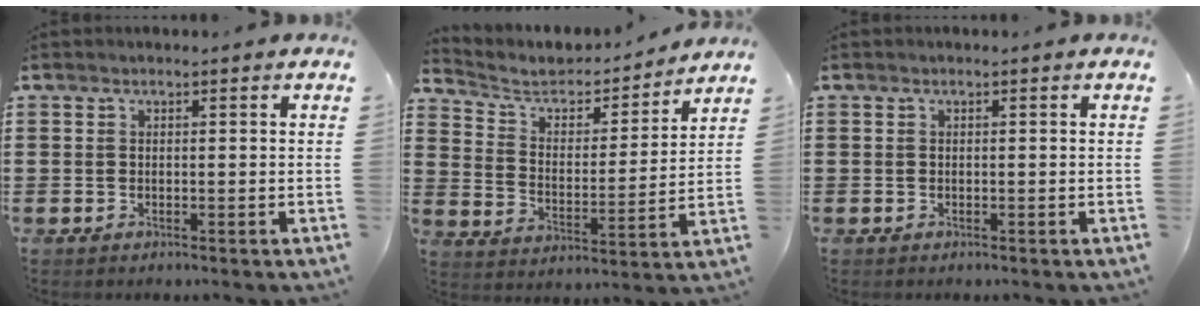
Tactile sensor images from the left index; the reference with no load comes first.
{"total": 5.4, "force": [4.8, 2.0, 1.5], "torque": [-0.060, -0.034, 0.076]}
{"total": 0.0}